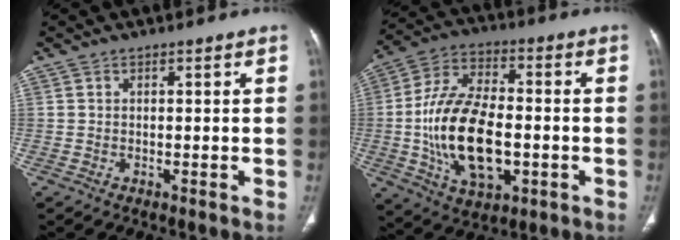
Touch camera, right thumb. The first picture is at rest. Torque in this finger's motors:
{"motor_torque": [-0.06, 1.28, 2.05, -0.72, 0.50]}